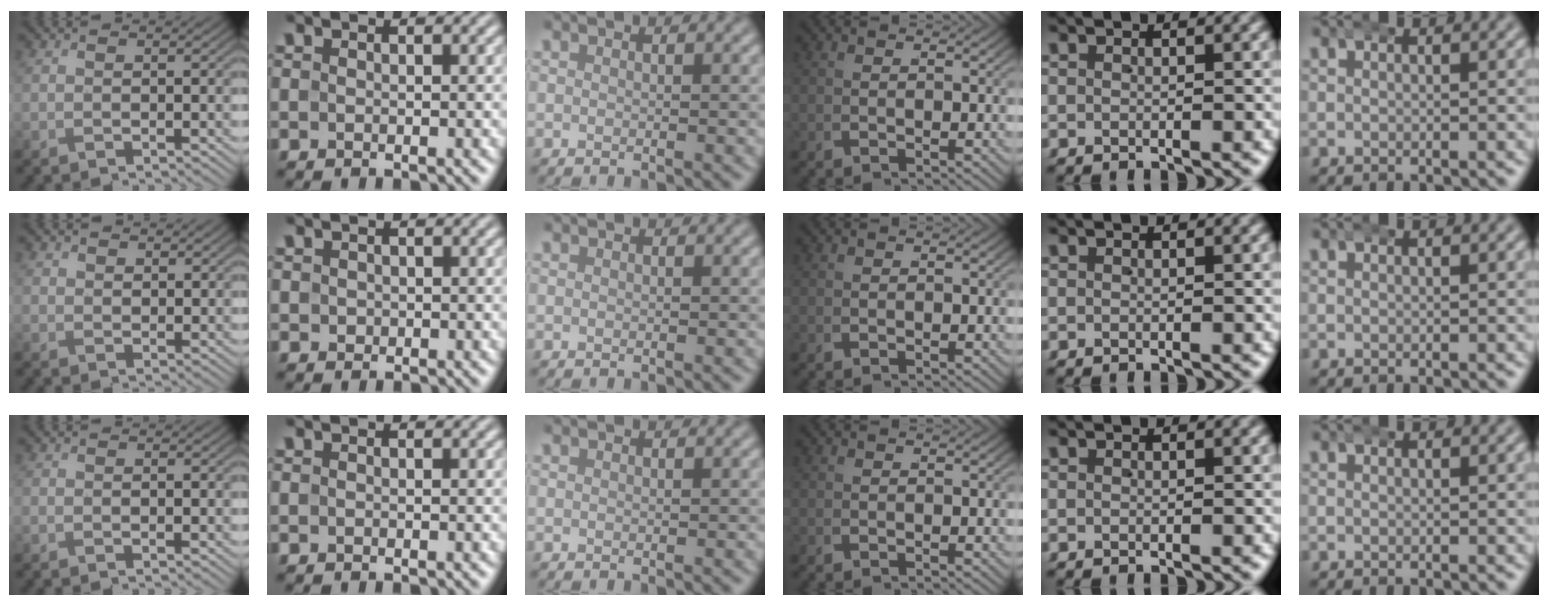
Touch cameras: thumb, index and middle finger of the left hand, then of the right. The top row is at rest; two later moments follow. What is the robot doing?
{"motion": "wrap", "object": "aluminum foil"}